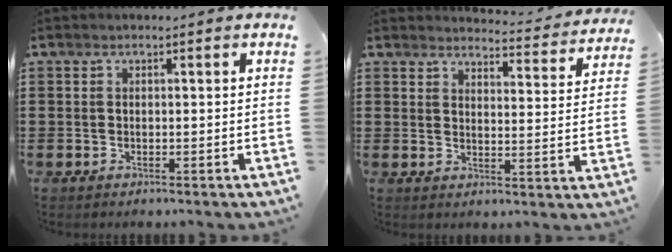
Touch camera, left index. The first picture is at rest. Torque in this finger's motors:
{"motor_torque": [-0.57, 0.73, -0.02, -0.01]}